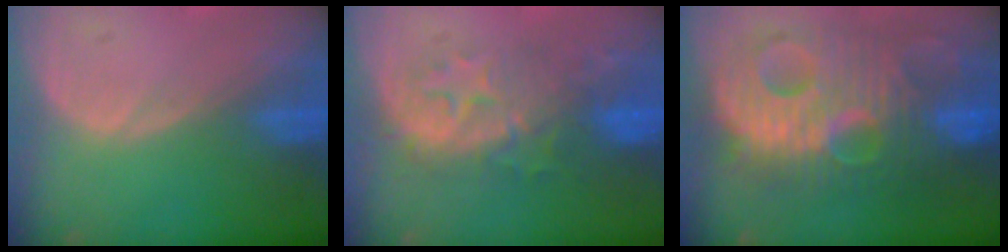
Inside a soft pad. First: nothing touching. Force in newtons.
{"total": 8.6, "press": 8.3, "slide": 2.3}
{"total": 13.6, "press": 13.5, "slide": 1.2}